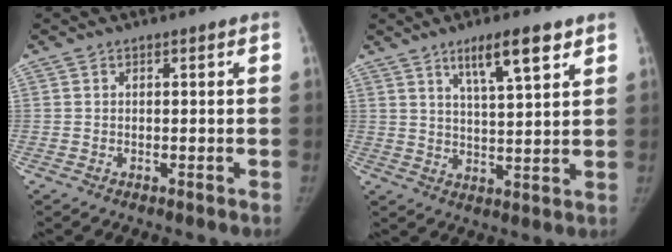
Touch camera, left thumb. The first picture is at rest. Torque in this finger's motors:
{"motor_torque": [0.00, 0.19, 0.73, -0.44, 0.23]}